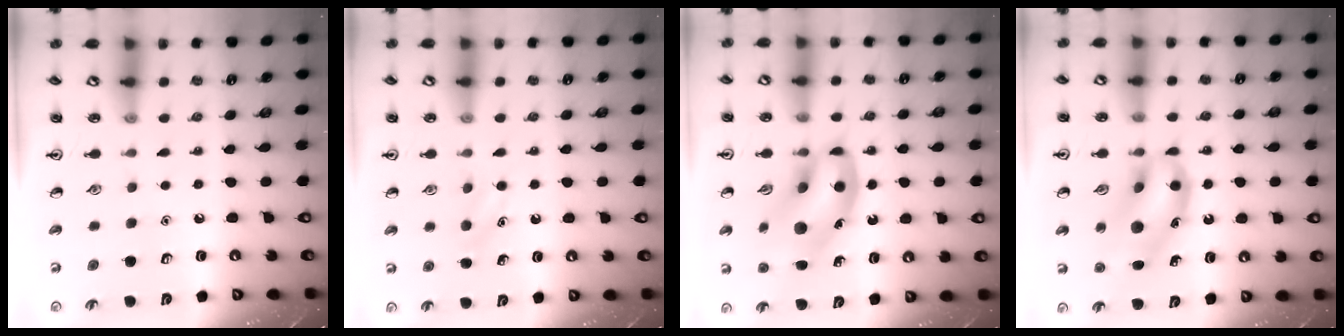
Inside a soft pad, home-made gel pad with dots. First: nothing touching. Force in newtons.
{"total": 4.9, "press": 4.7, "slide": 1.3}
{"total": 14.0, "press": 13.7, "slide": 2.9}
{"total": 14.2, "press": 13.7, "slide": 3.9}